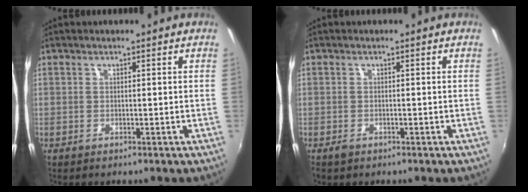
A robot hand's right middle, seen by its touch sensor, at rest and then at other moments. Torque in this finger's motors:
{"motor_torque": [0.12, -0.09, 0.00, 0.00]}